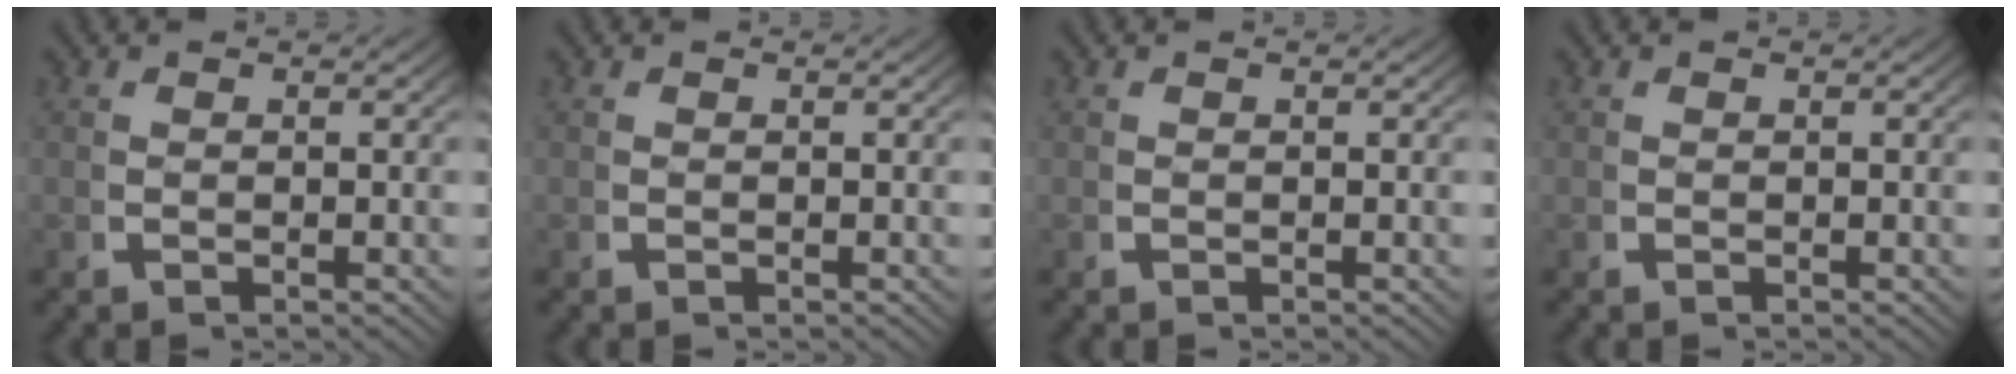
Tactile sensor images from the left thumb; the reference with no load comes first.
{"total": 0.0}
{"total": 0.0}
{"total": 0.0}